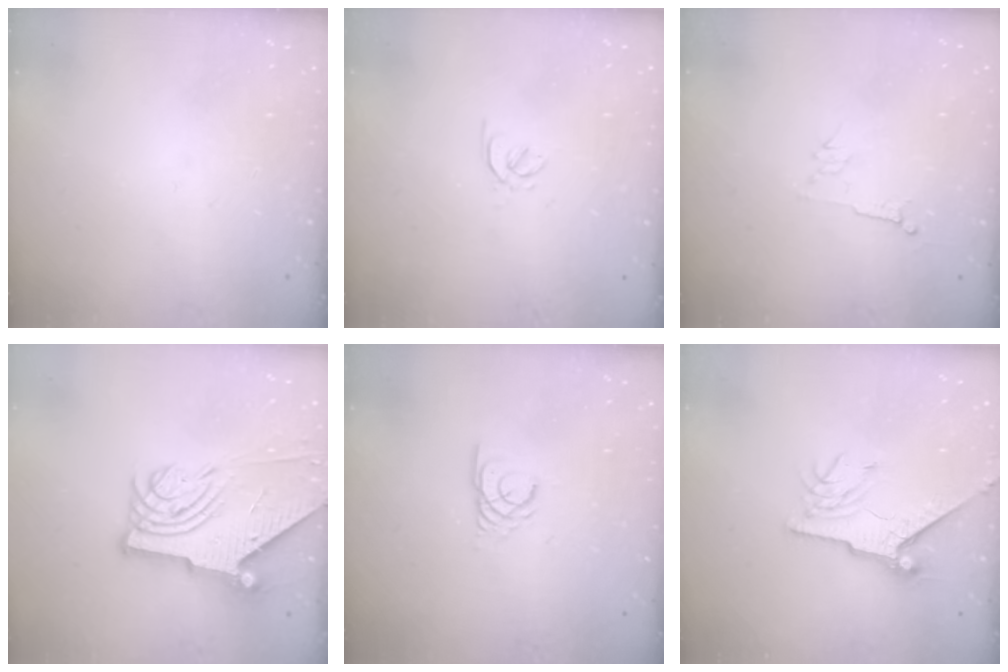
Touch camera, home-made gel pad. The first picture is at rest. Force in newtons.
{"total": 1.6, "press": 1.5, "slide": 0.5}
{"total": 4.0, "press": 4.0, "slide": 0.7}
{"total": 8.8, "press": 8.7, "slide": 1.1}
{"total": 2.3, "press": 2.3, "slide": 0.1}
{"total": 7.6, "press": 7.6, "slide": 1.0}